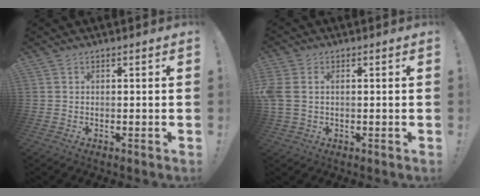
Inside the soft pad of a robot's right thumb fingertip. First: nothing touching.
{"total": 4.7, "force": [0.7, 3.4, 3.2], "torque": [-0.086, 0.001, 0.012]}